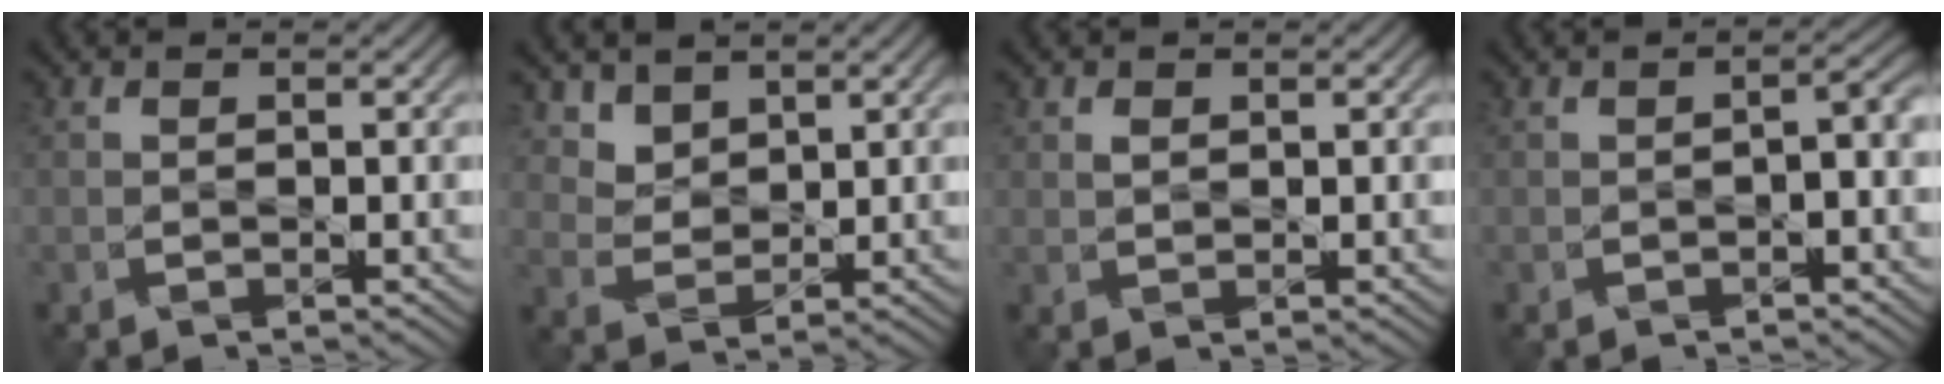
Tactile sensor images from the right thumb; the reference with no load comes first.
{"total": 4.3, "force": [3.7, 2.1, 0.8], "torque": [-0.042, -0.017, 0.092]}
{"total": 1.1, "force": [1.0, 0.4, 0.0], "torque": [-0.001, 0.004, 0.021]}
{"total": 3.0, "force": [-1.7, 1.0, 2.3], "torque": [-0.028, -0.001, -0.022]}